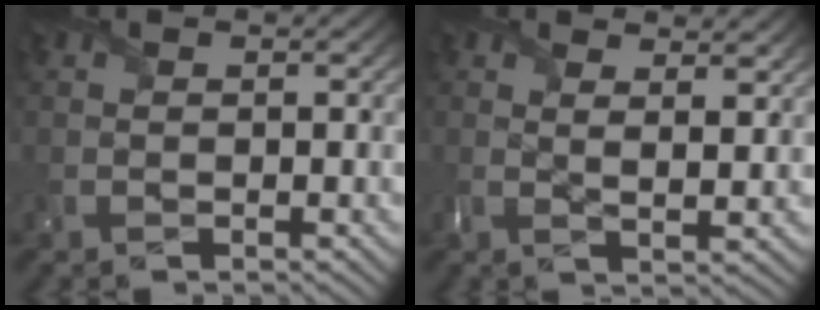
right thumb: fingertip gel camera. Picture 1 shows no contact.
{"total": 3.4, "force": [2.0, 0.9, 2.5], "torque": [-0.052, -0.003, 0.036]}